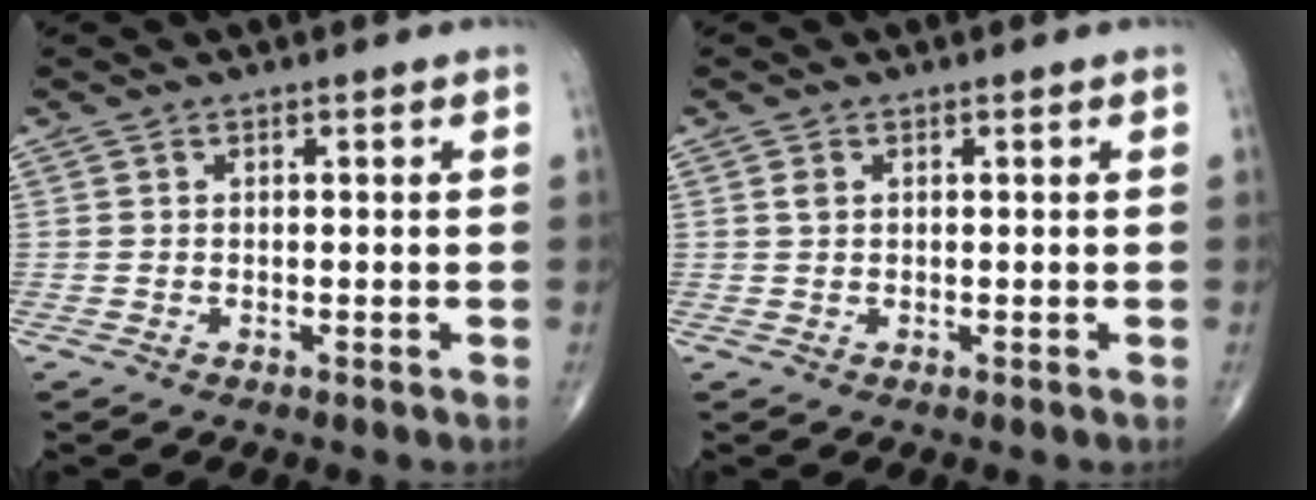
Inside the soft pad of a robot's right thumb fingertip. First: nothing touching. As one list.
[{"total": 0.9, "force": [0.3, 0.6, 0.6], "torque": [-0.012, 0.002, 0.007]}]